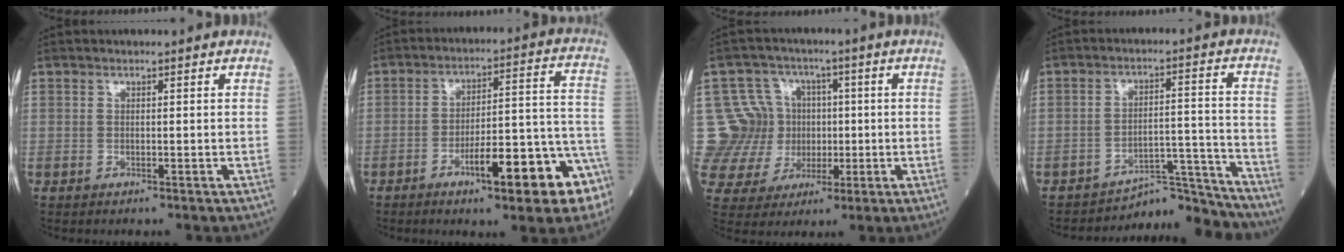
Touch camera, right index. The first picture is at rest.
{"total": 14.5, "force": [-7.0, 2.4, 12.4], "torque": [-0.147, 0.029, -0.092]}
{"total": 13.2, "force": [1.0, 12.9, 2.7], "torque": [-0.072, 0.057, 0.035]}
{"total": 8.3, "force": [-8.2, 0.8, -1.1], "torque": [0.030, 0.053, -0.122]}